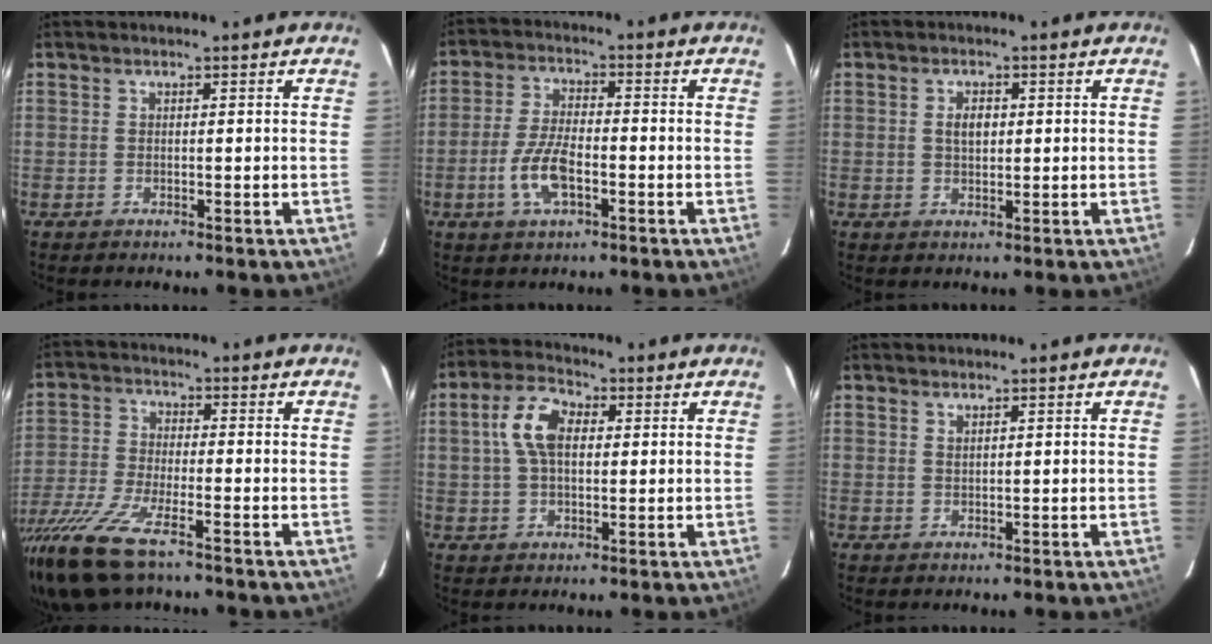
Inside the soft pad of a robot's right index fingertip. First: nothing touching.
{"total": 8.1, "force": [-3.1, 3.2, 6.8], "torque": [-0.144, -0.001, -0.058]}
{"total": 2.9, "force": [0.5, 1.8, 2.3], "torque": [-0.041, 0.006, 0.009]}
{"total": 14.8, "force": [-10.3, 3.6, 9.9], "torque": [-0.223, -0.047, -0.204]}
{"total": 8.2, "force": [1.6, 4.7, 6.5], "torque": [-0.129, 0.023, 0.032]}
{"total": 0.8, "force": [0.7, 0.1, 0.3], "torque": [-0.006, 0.001, 0.013]}